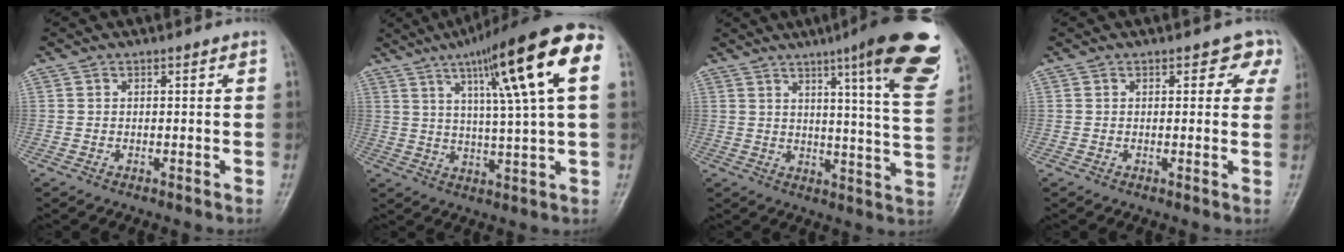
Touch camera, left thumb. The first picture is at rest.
{"total": 19.4, "force": [7.3, 2.3, 17.8], "torque": [-0.261, 0.001, 0.107]}
{"total": 20.3, "force": [11.4, 2.4, 16.7], "torque": [-0.197, -0.047, 0.138]}
{"total": 3.7, "force": [1.8, 2.3, 2.2], "torque": [0.012, -0.001, 0.010]}